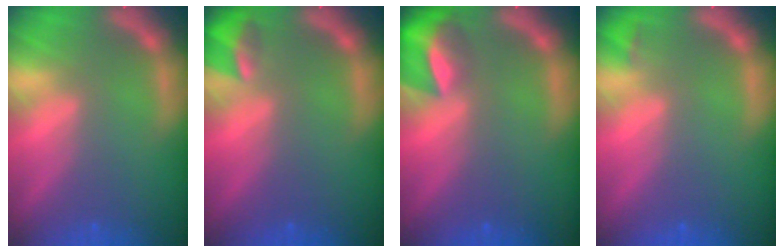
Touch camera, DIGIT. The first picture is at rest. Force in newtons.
{"total": 2.9}
{"total": 6.0}
{"total": 0.9}